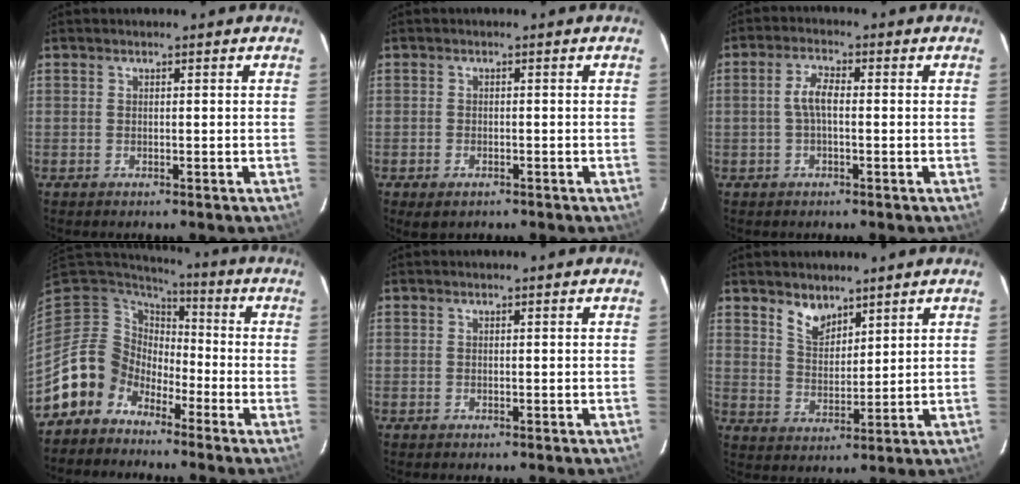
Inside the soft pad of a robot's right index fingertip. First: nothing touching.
{"total": 2.6, "force": [-1.6, 1.6, 1.4], "torque": [-0.028, -0.006, -0.025]}
{"total": 3.9, "force": [-0.3, 1.5, 3.6], "torque": [-0.075, 0.010, -0.005]}
{"total": 9.1, "force": [-6.0, 6.8, 0.1], "torque": [-0.015, 0.035, -0.121]}
{"total": 0.0}
{"total": 5.5, "force": [4.2, 2.7, 2.2], "torque": [-0.034, 0.003, 0.082]}